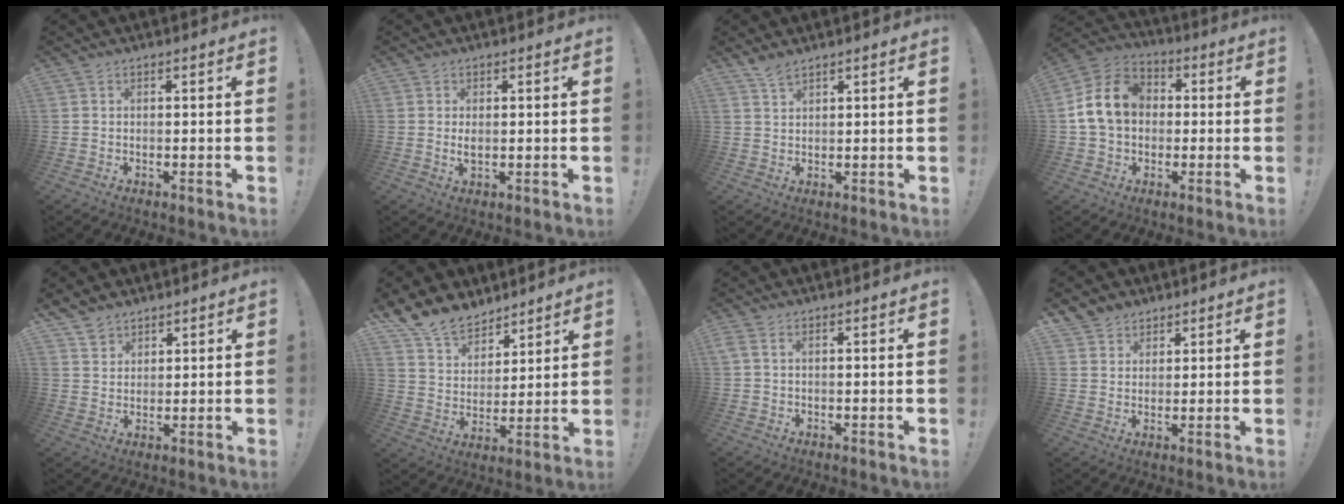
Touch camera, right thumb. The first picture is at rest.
{"total": 1.9, "force": [0.4, 0.9, 1.6], "torque": [-0.018, -0.004, 0.004]}
{"total": 3.1, "force": [2.7, 0.7, 1.5], "torque": [-0.027, -0.016, 0.048]}
{"total": 14.6, "force": [1.8, 11.5, 8.8], "torque": [-0.146, 0.015, 0.042]}
{"total": 5.0, "force": [4.1, 2.9, 0.5], "torque": [-0.013, -0.025, 0.080]}
{"total": 13.0, "force": [10.7, 6.9, 2.8], "torque": [-0.074, -0.081, 0.209]}
{"total": 1.5, "force": [0.3, 0.2, 1.4], "torque": [-0.027, -0.001, 0.006]}
{"total": 4.8, "force": [3.5, 3.3, 0.1], "torque": [-0.005, -0.024, 0.069]}